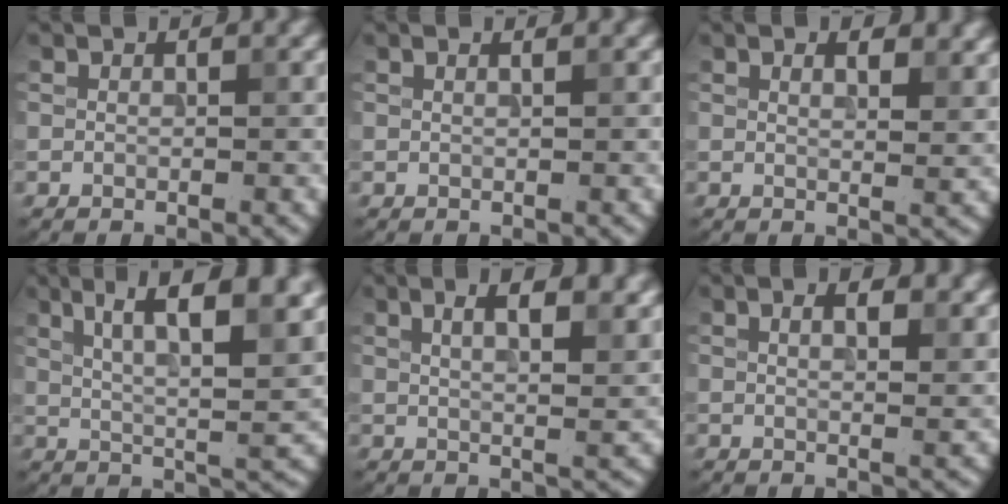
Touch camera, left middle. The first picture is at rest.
{"total": 1.1, "force": [0.6, 0.5, 0.8], "torque": [-0.002, -0.004, -0.001]}
{"total": 2.9, "force": [1.6, 1.1, 2.2], "torque": [-0.025, 0.001, 0.021]}
{"total": 10.3, "force": [5.0, 2.8, 8.6], "torque": [-0.121, 0.016, 0.076]}
{"total": 7.4, "force": [3.8, 2.8, 5.7], "torque": [-0.043, 0.027, 0.032]}
{"total": 3.8, "force": [1.8, 1.5, 3.0], "torque": [-0.026, 0.009, 0.012]}